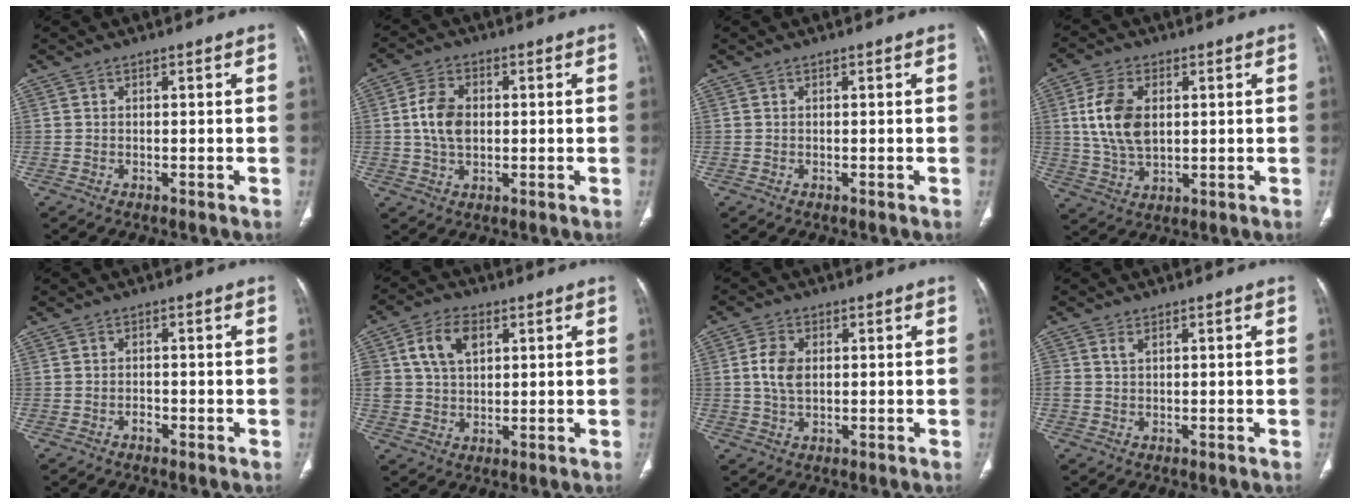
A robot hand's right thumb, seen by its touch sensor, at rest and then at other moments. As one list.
[{"total": 7.3, "force": [0.5, 5.0, 5.2], "torque": [-0.091, 0.005, 0.008]}, {"total": 0.0}, {"total": 10.7, "force": [1.9, 6.5, 8.3], "torque": [-0.161, -0.005, 0.043]}, {"total": 1.1, "force": [-0.6, 0.7, 0.6], "torque": [-0.007, 0.004, -0.012]}, {"total": 9.1, "force": [3.2, 6.1, 5.9], "torque": [-0.095, -0.002, 0.060]}, {"total": 3.1, "force": [0.5, 2.0, 2.3], "torque": [-0.044, 0.000, 0.010]}, {"total": 1.5, "force": [0.7, 0.9, 0.9], "torque": [-0.020, 0.000, 0.018]}]